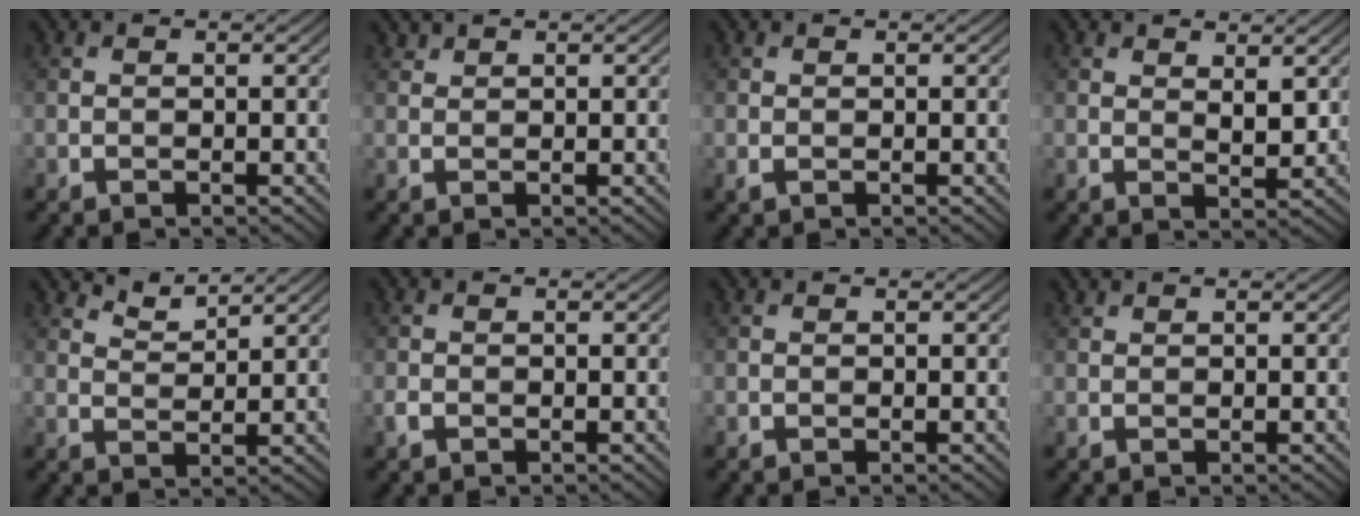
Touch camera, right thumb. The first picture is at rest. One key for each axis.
{"total": 1.0, "fx": 1.0, "fy": 0.2, "fz": 0.2, "tx": -0.006, "ty": 0.002, "tz": 0.023}
{"total": 0.8, "fx": -0.1, "fy": 0.6, "fz": 0.5, "tx": -0.013, "ty": -0.003, "tz": -0.001}
{"total": 2.7, "fx": 1.6, "fy": 1.0, "fz": 1.8, "tx": -0.031, "ty": -0.007, "tz": 0.030}
{"total": 2.8, "fx": 2.7, "fy": 0.3, "fz": 0.9, "tx": -0.020, "ty": -0.002, "tz": 0.057}
{"total": 0.9, "fx": -0.5, "fy": 0.6, "fz": 0.5, "tx": -0.012, "ty": -0.001, "tz": -0.013}
{"total": 0.0}
{"total": 0.6, "fx": 0.6, "fy": 0.0, "fz": 0.1, "tx": -0.003, "ty": 0.003, "tz": 0.013}